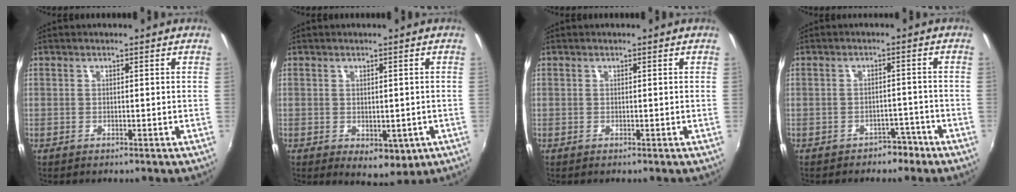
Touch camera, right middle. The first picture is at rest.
{"total": 5.1, "force": [-1.2, 3.3, 3.7], "torque": [-0.050, -0.013, -0.009]}
{"total": 0.0}
{"total": 3.6, "force": [-2.8, 2.2, 0.8], "torque": [-0.017, 0.008, -0.034]}